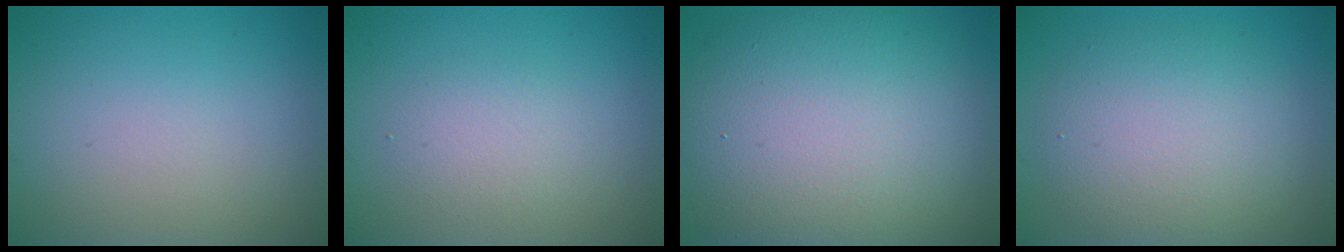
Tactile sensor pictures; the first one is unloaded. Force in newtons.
{"total": 2.0, "press": 2.0, "slide": 0.1}
{"total": 13.7, "press": 13.7, "slide": 0.7}
{"total": 5.9, "press": 5.9, "slide": 0.5}